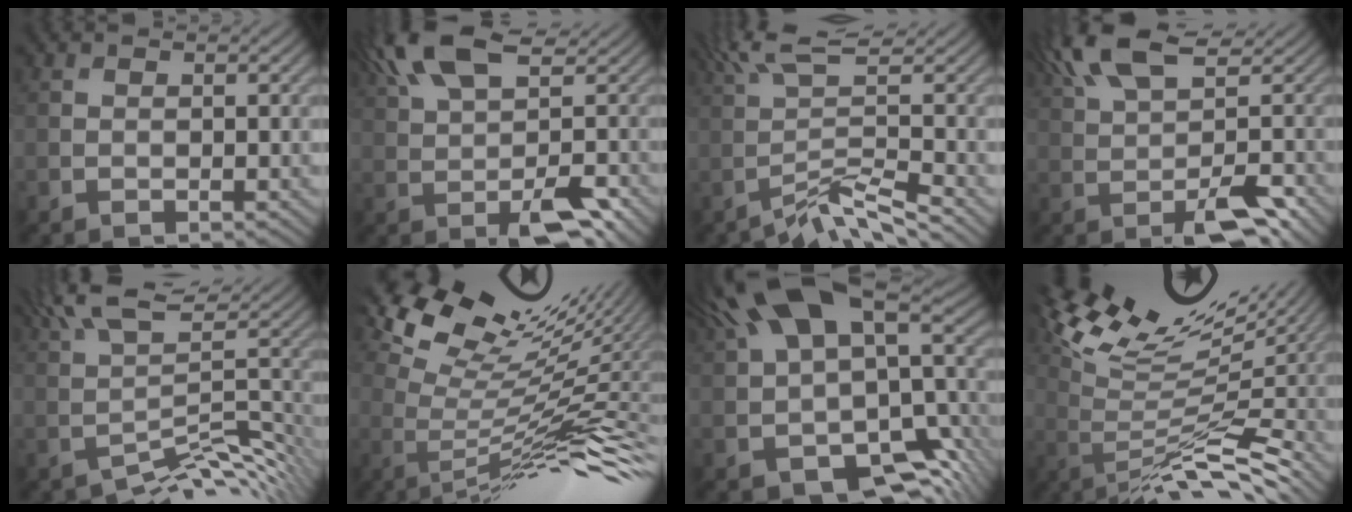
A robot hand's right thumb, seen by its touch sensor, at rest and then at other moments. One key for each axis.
{"total": 12.1, "fx": 3.6, "fy": 4.9, "fz": 10.5, "tx": -0.191, "ty": 0.012, "tz": 0.068}
{"total": 5.5, "fx": -1.8, "fy": 0.5, "fz": 5.2, "tx": -0.095, "ty": 0.021, "tz": -0.032}
{"total": 11.0, "fx": 3.3, "fy": 3.9, "fz": 9.7, "tx": -0.174, "ty": 0.014, "tz": 0.064}
{"total": 5.6, "fx": 0.6, "fy": 1.5, "fz": 5.4, "tx": -0.087, "ty": 0.013, "tz": 0.020}
{"total": 12.8, "fx": 5.5, "fy": 3.5, "fz": 11.0, "tx": -0.184, "ty": 0.008, "tz": 0.114}
{"total": 15.8, "fx": 1.7, "fy": 8.4, "fz": 13.2, "tx": -0.257, "ty": -0.007, "tz": 0.068}
{"total": 12.5, "fx": 4.9, "fy": 3.1, "fz": 11.1, "tx": -0.189, "ty": 0.018, "tz": 0.103}